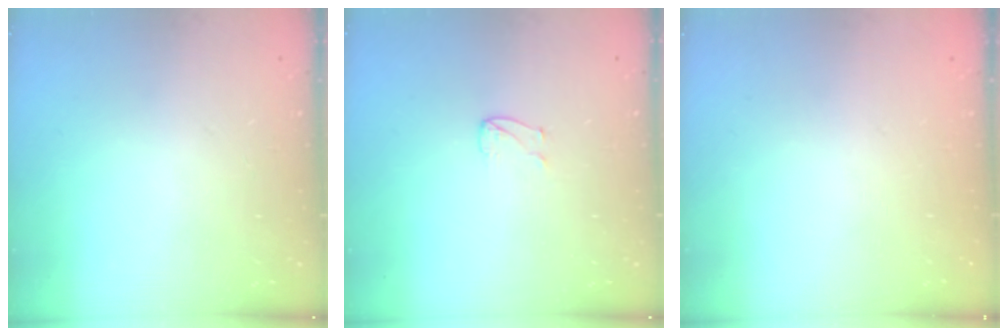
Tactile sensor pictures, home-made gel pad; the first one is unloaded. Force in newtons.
{"total": 3.8, "press": 3.8, "slide": 0.3}
{"total": 0.0}